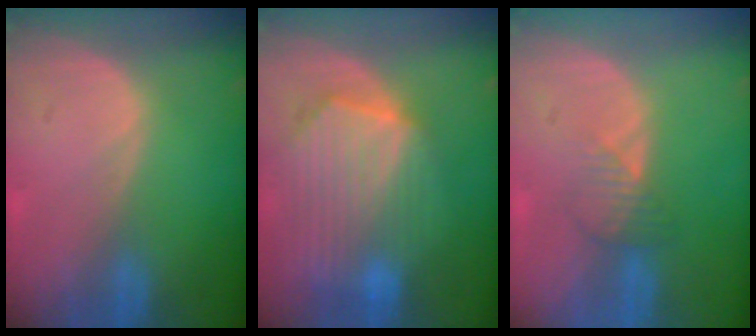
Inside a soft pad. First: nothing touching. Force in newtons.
{"total": 10.3, "press": 8.9, "slide": 5.2}
{"total": 2.7, "press": 2.7, "slide": 0.3}